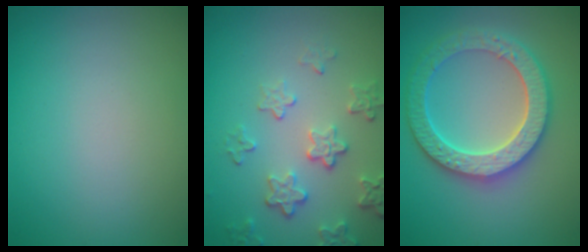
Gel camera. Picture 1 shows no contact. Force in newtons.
{"total": 4.1, "press": 3.2, "slide": 2.7}
{"total": 6.1, "press": 6.0, "slide": 1.3}